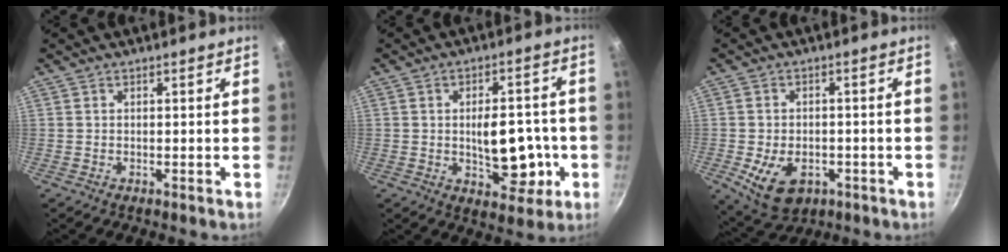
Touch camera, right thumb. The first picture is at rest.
{"total": 12.4, "force": [-1.7, 7.0, 10.0], "torque": [-0.098, 0.009, -0.015]}
{"total": 9.8, "force": [-3.2, 6.5, 6.6], "torque": [-0.099, 0.003, -0.039]}